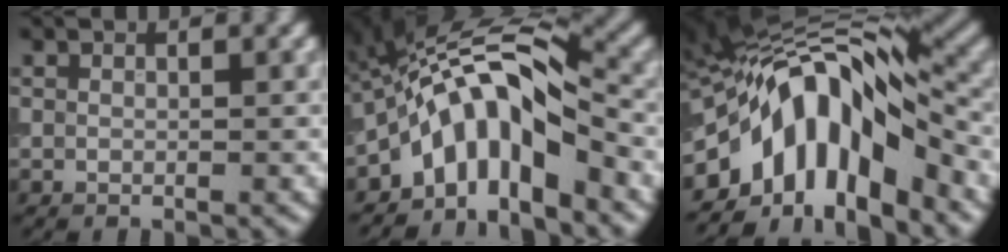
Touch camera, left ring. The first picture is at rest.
{"total": 8.5, "force": [-3.7, 3.2, 7.0], "torque": [-0.116, 0.020, -0.076]}
{"total": 11.3, "force": [-4.4, 5.1, 9.0], "torque": [-0.133, 0.012, -0.084]}